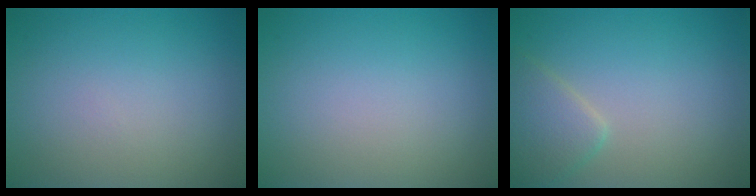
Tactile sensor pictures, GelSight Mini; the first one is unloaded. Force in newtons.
{"total": 0.0}
{"total": 2.7, "press": 2.7, "slide": 0.1}